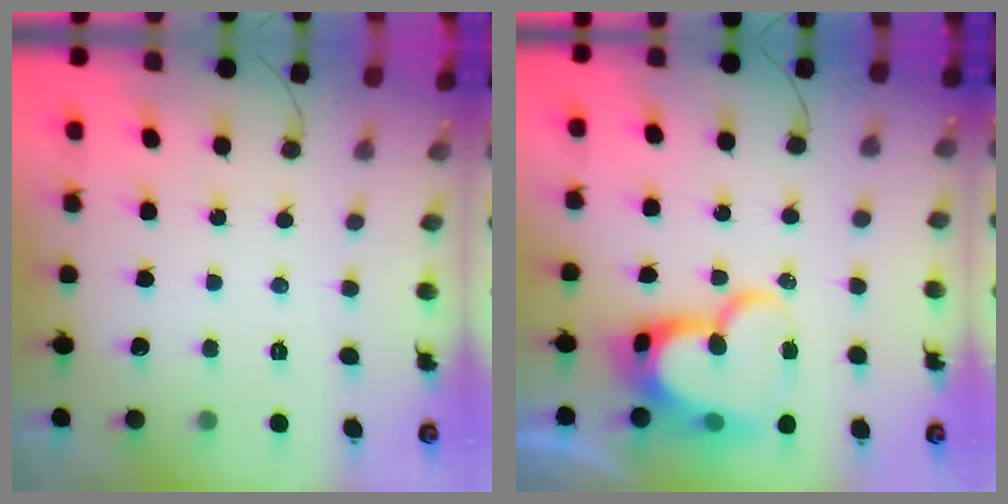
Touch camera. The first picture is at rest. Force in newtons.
{"total": 17.1, "press": 17.1, "slide": 1.7}